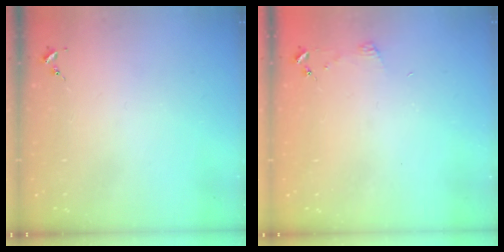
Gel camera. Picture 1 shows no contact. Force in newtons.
{"total": 3.9, "press": 3.9, "slide": 0.4}